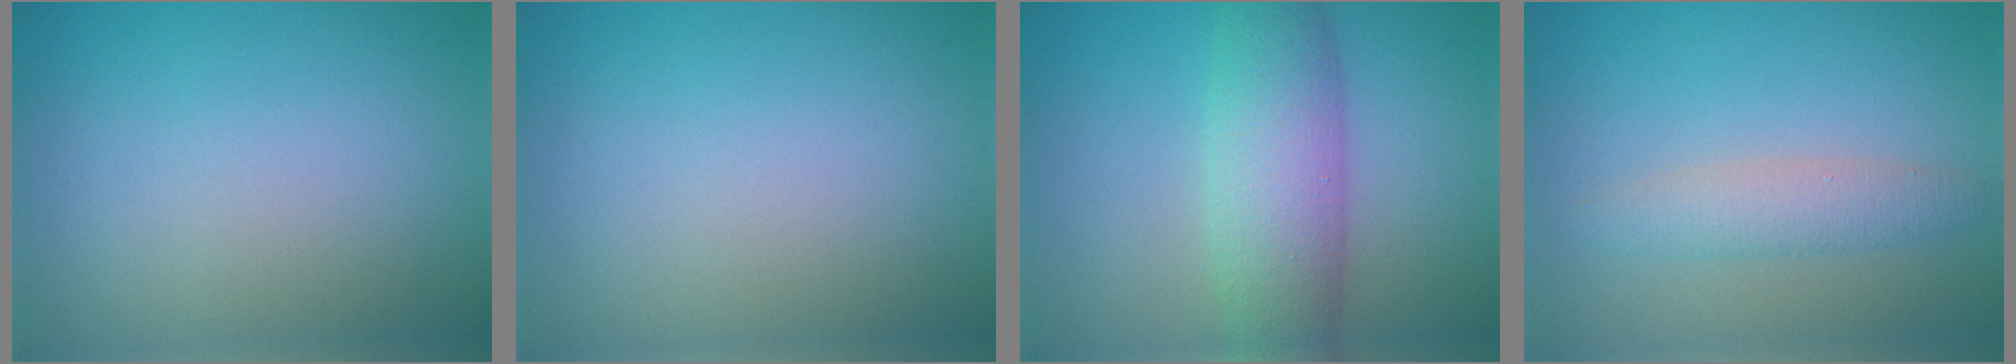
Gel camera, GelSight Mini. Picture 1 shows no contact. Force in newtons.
{"total": 0.0}
{"total": 6.0, "press": 6.0, "slide": 0.1}
{"total": 2.4, "press": 2.4, "slide": 0.1}